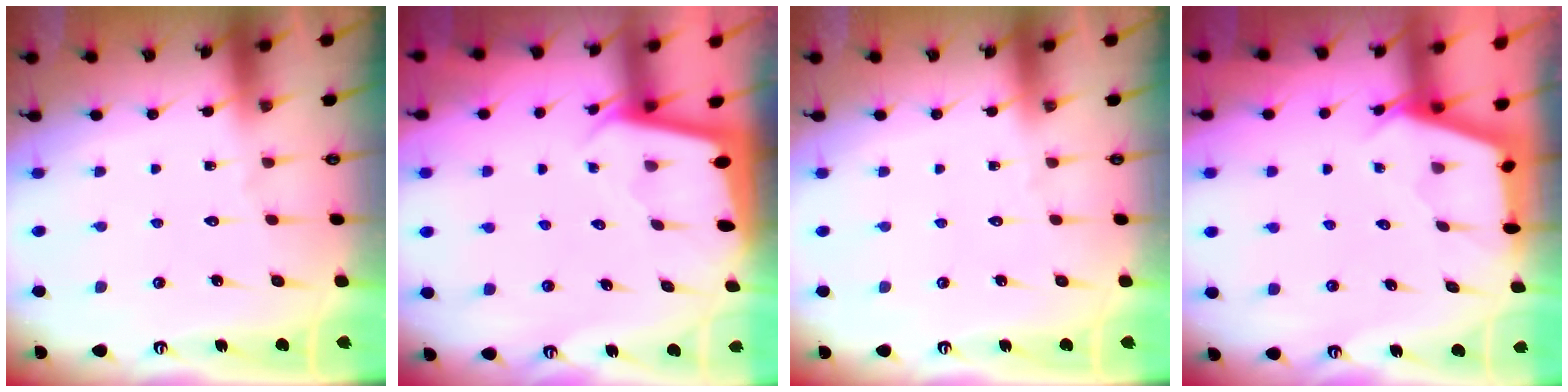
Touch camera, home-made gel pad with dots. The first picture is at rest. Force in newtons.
{"total": 1.9, "press": 1.9, "slide": 0.1}
{"total": 0.0}
{"total": 2.5, "press": 2.5, "slide": 0.4}